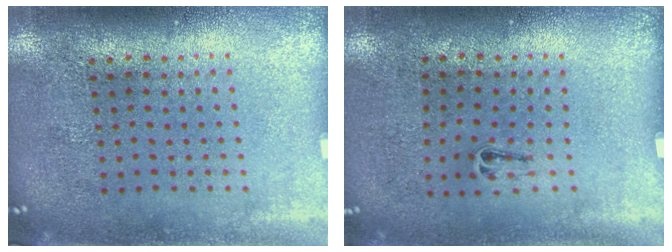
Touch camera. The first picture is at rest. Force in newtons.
{"total": 0.5, "press": 0.2, "slide": 0.5}